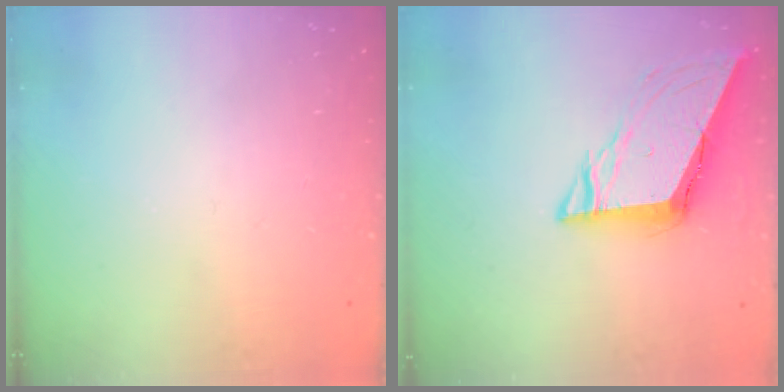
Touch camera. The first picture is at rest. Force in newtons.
{"total": 8.8, "press": 8.7, "slide": 1.2}